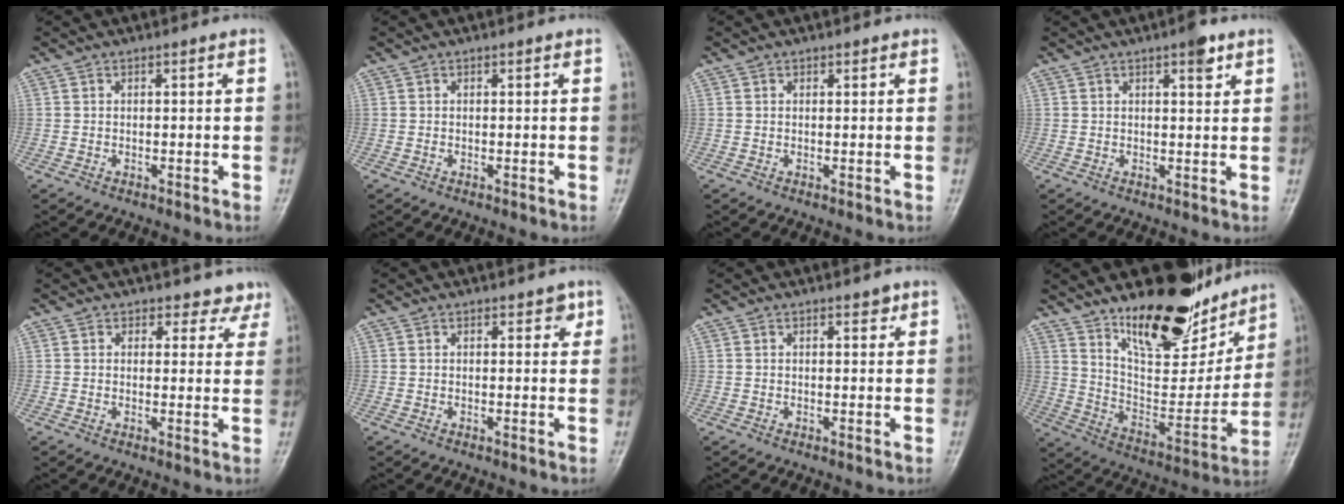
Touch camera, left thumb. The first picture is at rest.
{"total": 0.5, "force": [0.2, 0.4, 0.3], "torque": [0.002, 0.000, 0.000]}
{"total": 1.0, "force": [0.7, 0.6, 0.2], "torque": [0.007, -0.003, 0.005]}
{"total": 3.4, "force": [2.1, 1.1, 2.4], "torque": [-0.025, -0.009, 0.026]}
{"total": 5.0, "force": [4.1, 2.9, -0.3], "torque": [0.044, -0.023, 0.028]}
{"total": 2.9, "force": [1.9, 1.8, 1.4], "torque": [0.009, -0.008, 0.019]}
{"total": 1.5, "force": [1.0, 0.8, 0.8], "torque": [0.001, -0.004, 0.010]}
{"total": 22.1, "force": [15.7, 9.0, 12.8], "torque": [-0.142, -0.095, 0.259]}